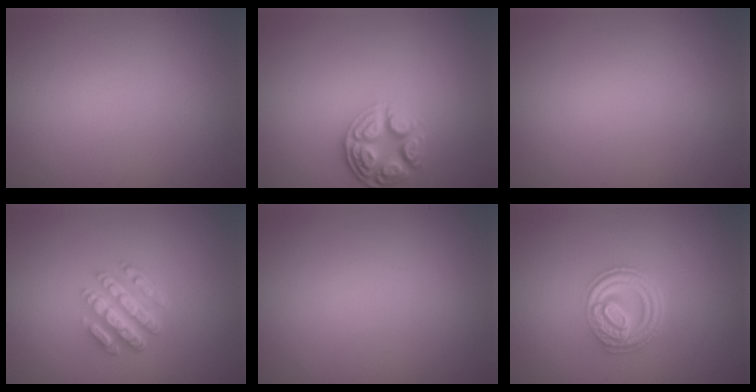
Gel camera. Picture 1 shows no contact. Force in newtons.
{"total": 3.7, "press": 3.1, "slide": 2.0}
{"total": 0.0}
{"total": 4.7, "press": 3.5, "slide": 3.1}
{"total": 0.0}
{"total": 4.8, "press": 3.6, "slide": 3.2}